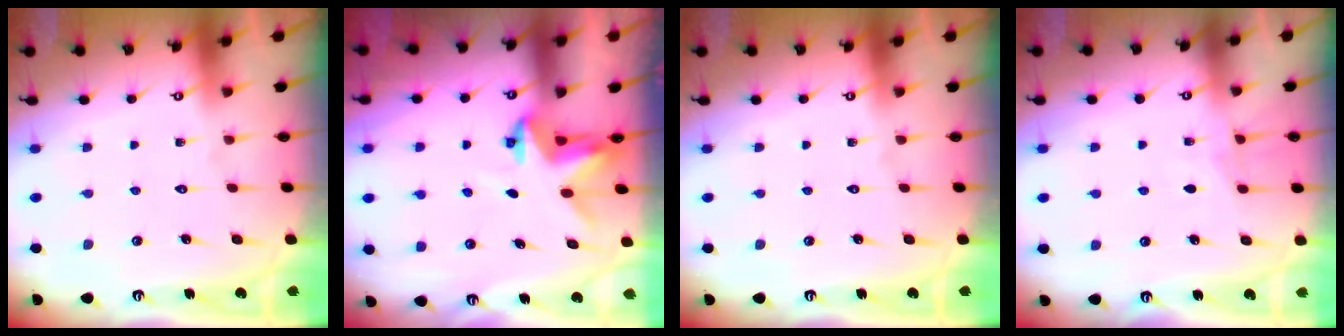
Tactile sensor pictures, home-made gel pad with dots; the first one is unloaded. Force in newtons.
{"total": 3.4, "press": 3.4, "slide": 0.2}
{"total": 0.0}
{"total": 4.9, "press": 4.9, "slide": 0.4}